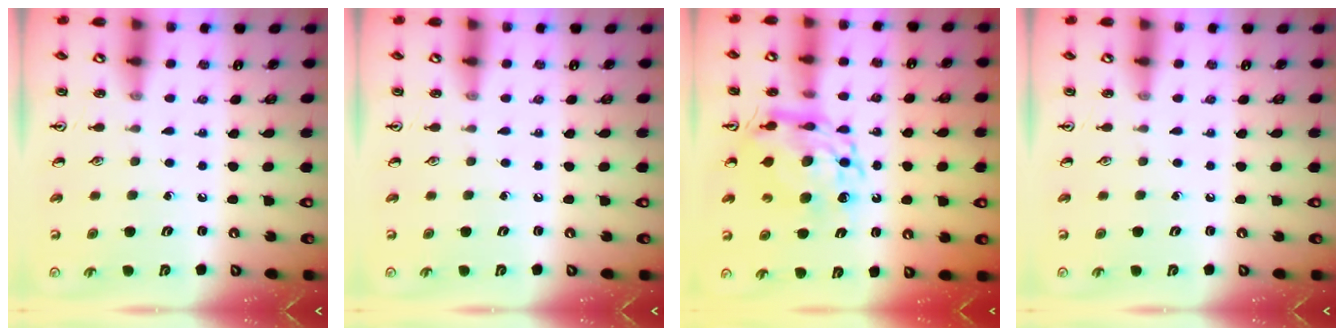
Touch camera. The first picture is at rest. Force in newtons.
{"total": 0.0}
{"total": 13.4, "press": 13.4, "slide": 1.1}
{"total": 0.0}